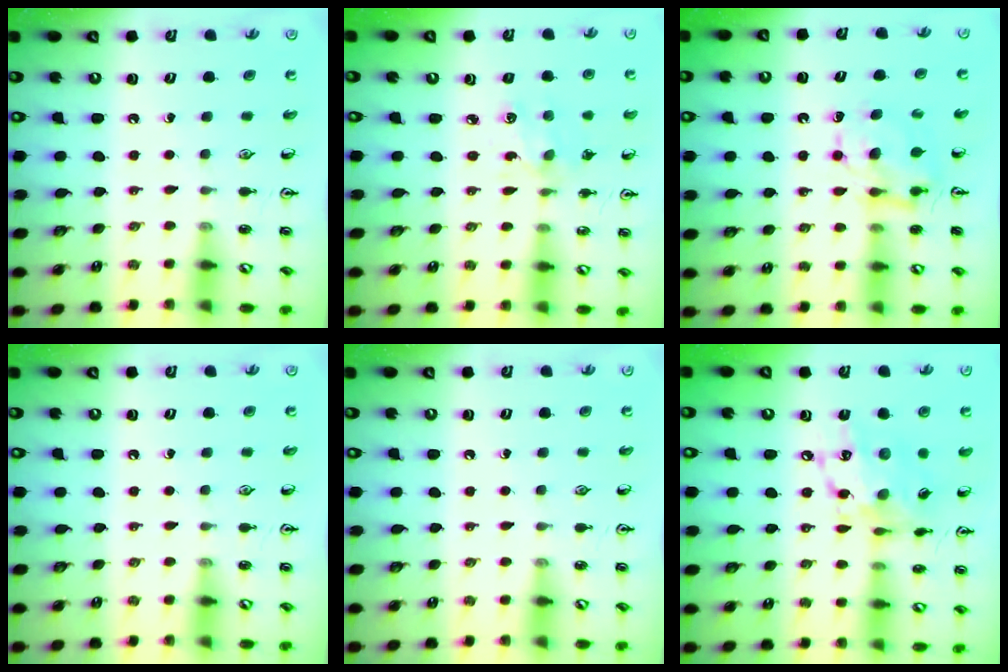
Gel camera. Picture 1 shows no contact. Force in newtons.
{"total": 2.6, "press": 2.4, "slide": 0.9}
{"total": 7.2, "press": 7.1, "slide": 0.4}
{"total": 0.0}
{"total": 0.0}
{"total": 14.4, "press": 14.3, "slide": 0.8}